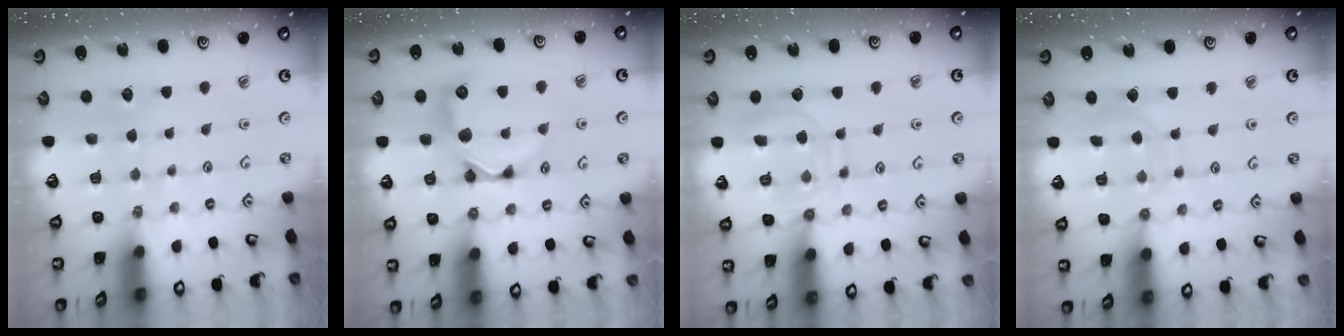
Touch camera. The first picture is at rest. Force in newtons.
{"total": 9.9, "press": 9.9, "slide": 0.3}
{"total": 12.3, "press": 12.2, "slide": 0.8}
{"total": 5.9, "press": 5.9, "slide": 0.2}